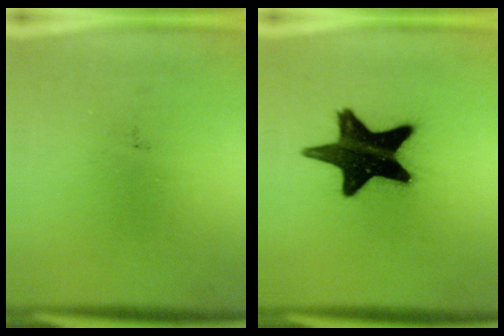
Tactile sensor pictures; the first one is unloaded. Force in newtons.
{"total": 19.3}